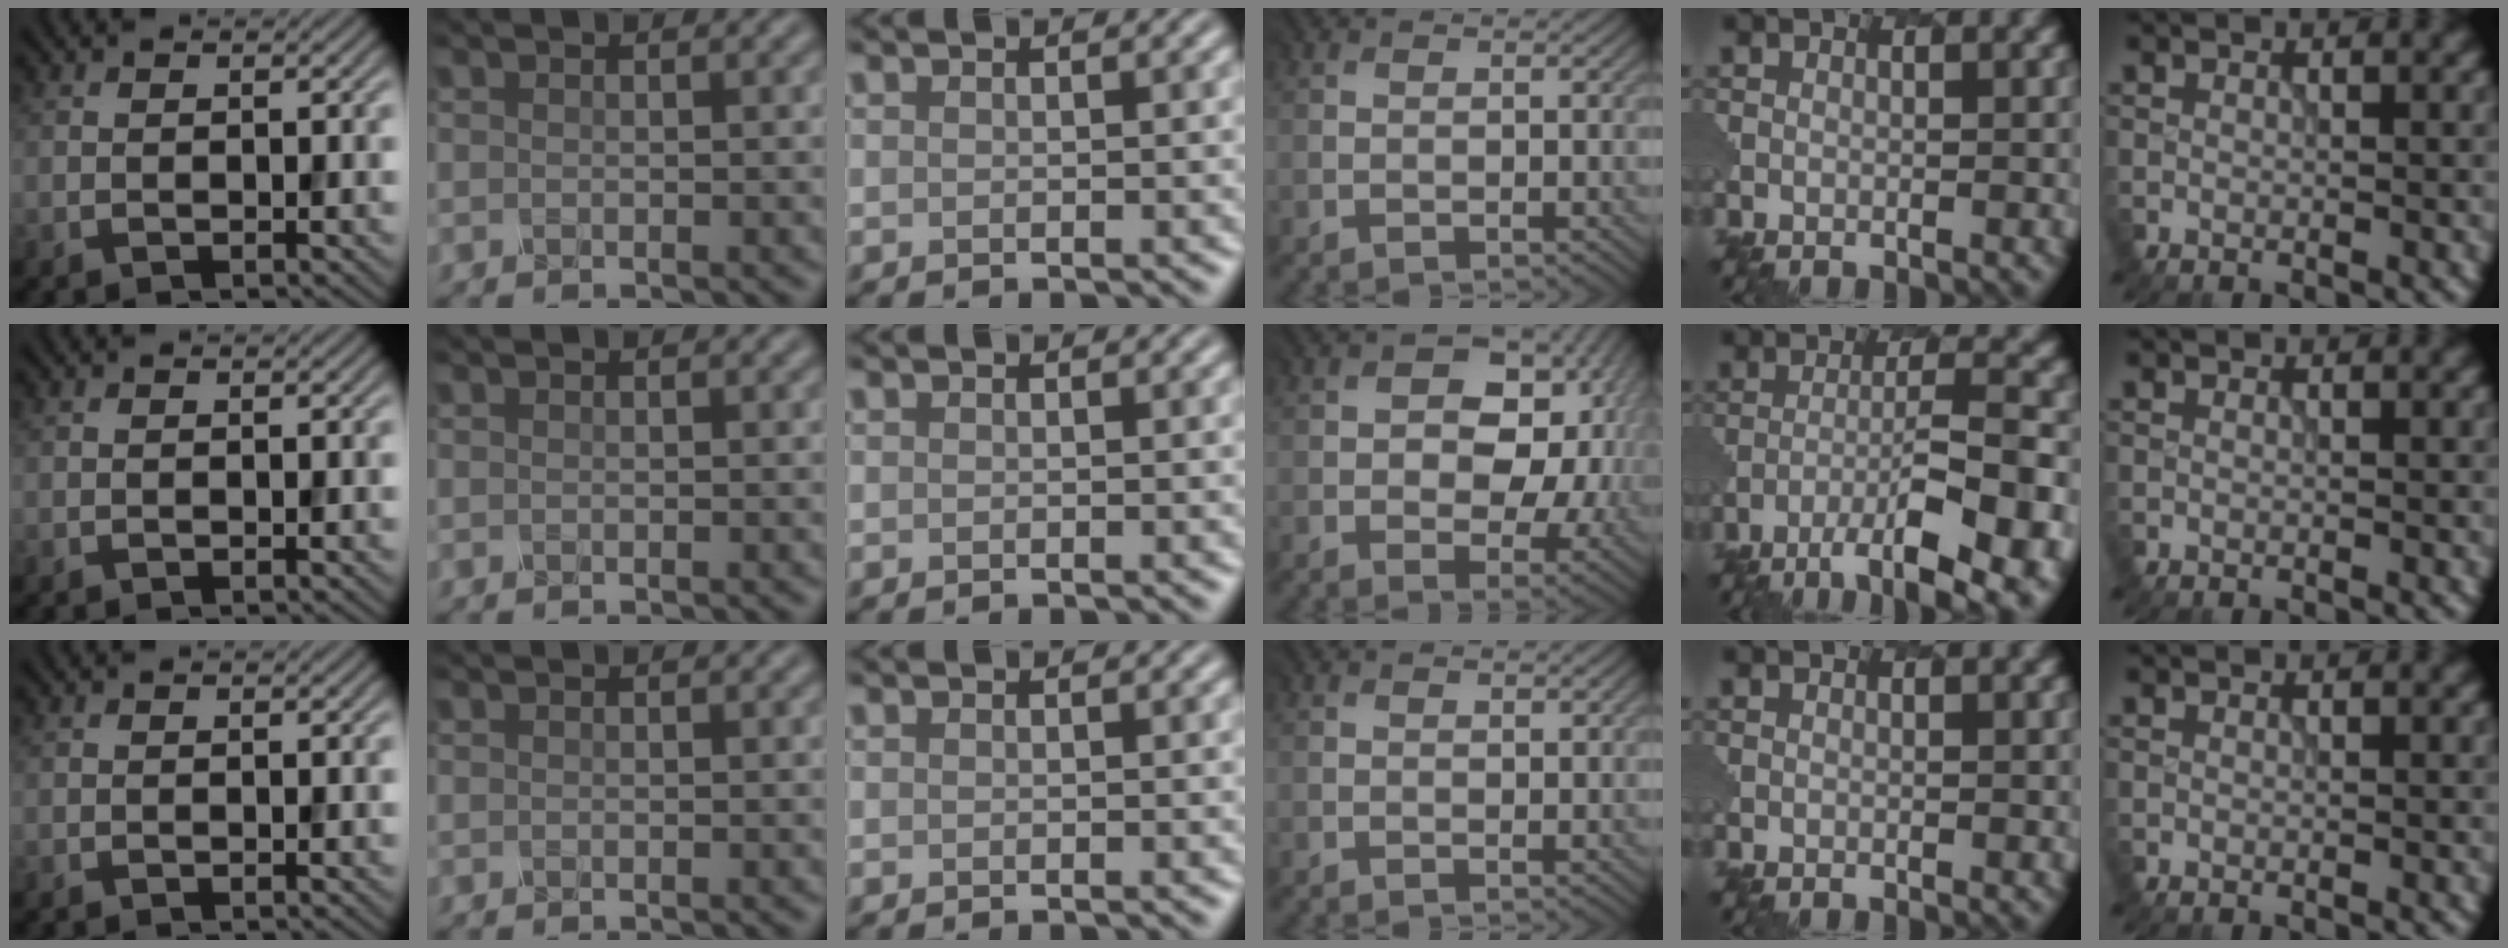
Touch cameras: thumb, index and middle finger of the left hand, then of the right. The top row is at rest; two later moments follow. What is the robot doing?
{"motion": "dispense", "object": "pipette"}